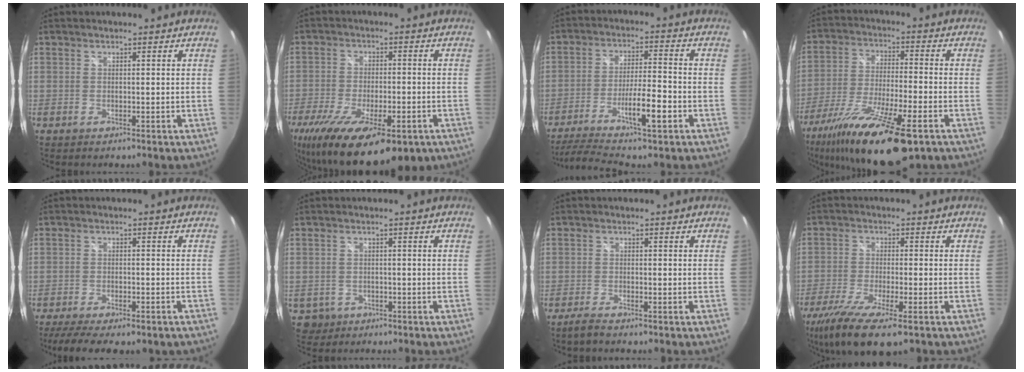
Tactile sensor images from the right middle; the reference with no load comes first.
{"total": 21.5, "force": [-13.1, 7.8, 15.1], "torque": [-0.298, -0.070, -0.198]}
{"total": 13.0, "force": [-7.7, 1.9, 10.3], "torque": [-0.203, -0.012, -0.130]}
{"total": 21.0, "force": [-13.7, 4.4, 15.3], "torque": [-0.297, -0.053, -0.237]}
{"total": 11.2, "force": [-8.6, 3.1, 6.5], "torque": [-0.137, -0.037, -0.126]}
{"total": 3.8, "force": [-1.3, 3.5, 1.0], "torque": [-0.031, -0.001, -0.011]}
{"total": 2.5, "force": [-2.0, 0.3, 1.3], "torque": [-0.039, -0.004, -0.040]}
{"total": 12.9, "force": [-8.3, 2.9, 9.5], "torque": [-0.204, -0.054, -0.150]}